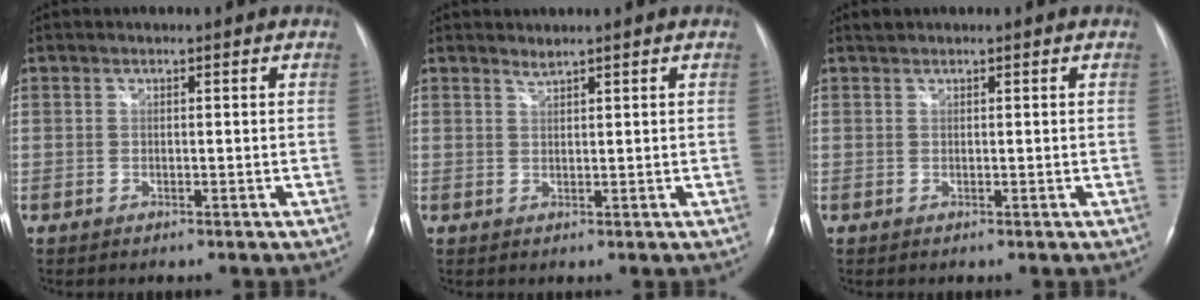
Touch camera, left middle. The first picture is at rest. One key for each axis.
{"total": 1.0, "fx": 0.9, "fy": -0.2, "fz": 0.1, "tx": -0.004, "ty": -0.004, "tz": 0.019}
{"total": 0.7, "fx": 0.7, "fy": 0.1, "fz": 0.0, "tx": -0.010, "ty": 0.007, "tz": 0.017}